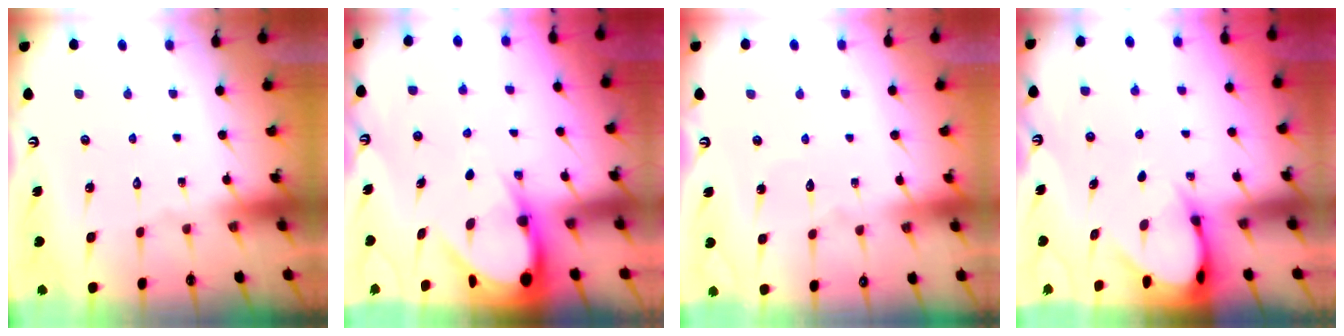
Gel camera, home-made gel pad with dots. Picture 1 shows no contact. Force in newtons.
{"total": 6.7, "press": 6.6, "slide": 0.8}
{"total": 2.9, "press": 2.9, "slide": 0.3}
{"total": 3.6, "press": 3.5, "slide": 0.3}